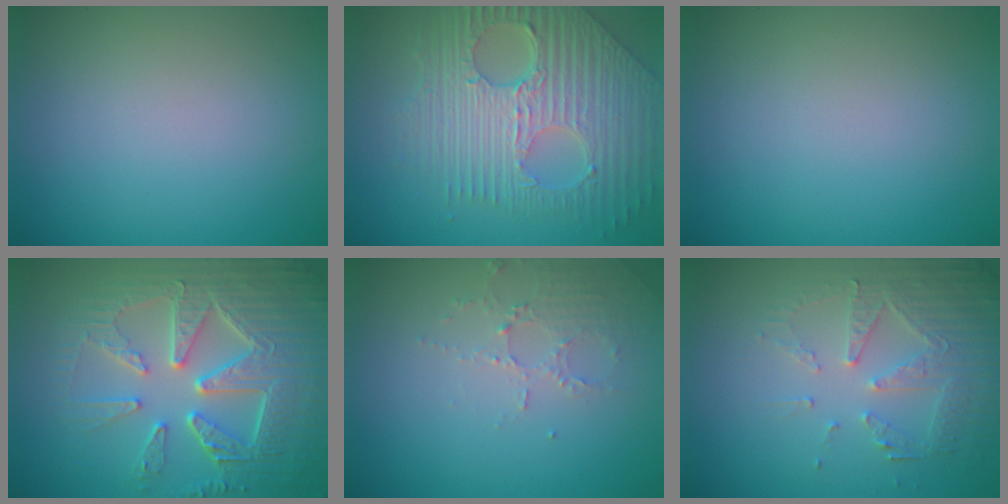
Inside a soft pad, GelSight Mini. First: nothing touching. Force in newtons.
{"total": 9.4, "press": 6.4, "slide": 7.0}
{"total": 0.0}
{"total": 8.2, "press": 6.4, "slide": 5.1}
{"total": 2.1, "press": 2.1, "slide": 0.4}
{"total": 5.4, "press": 3.8, "slide": 3.8}